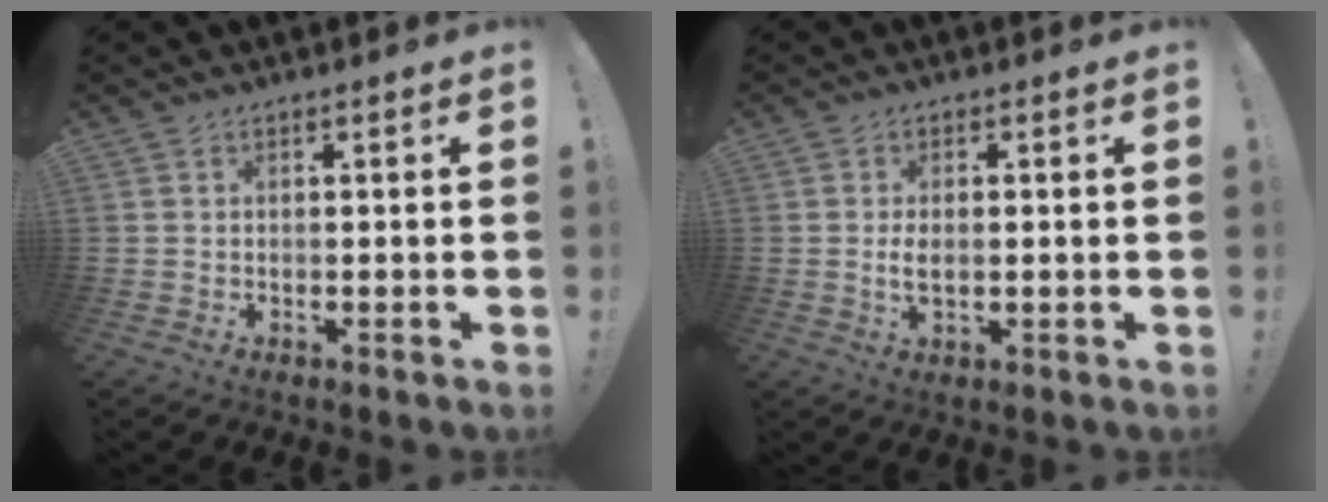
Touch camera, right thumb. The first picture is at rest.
{"total": 3.2, "force": [-0.2, 1.7, 2.7], "torque": [-0.046, -0.002, -0.006]}